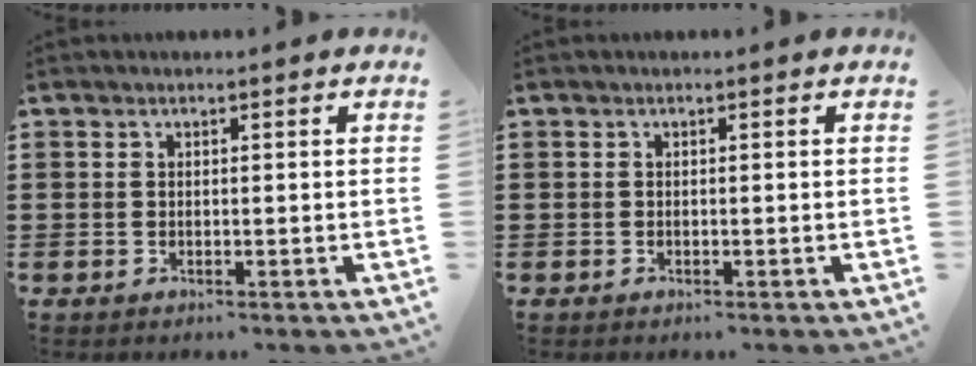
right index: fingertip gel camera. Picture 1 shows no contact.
{"total": 0.0}